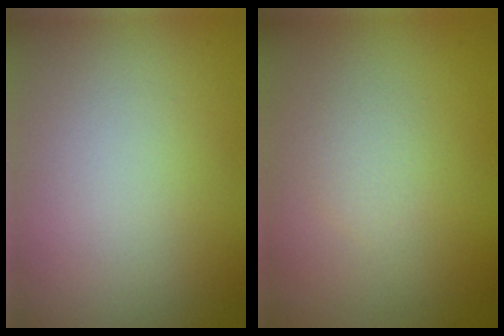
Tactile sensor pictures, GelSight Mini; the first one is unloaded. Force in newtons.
{"total": 1.1, "press": 1.1, "slide": 0.0}